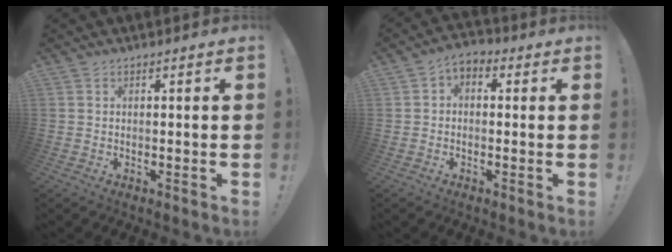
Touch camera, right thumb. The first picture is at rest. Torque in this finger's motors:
{"motor_torque": [0.23, -0.05, -0.05, 0.05, 0.01]}